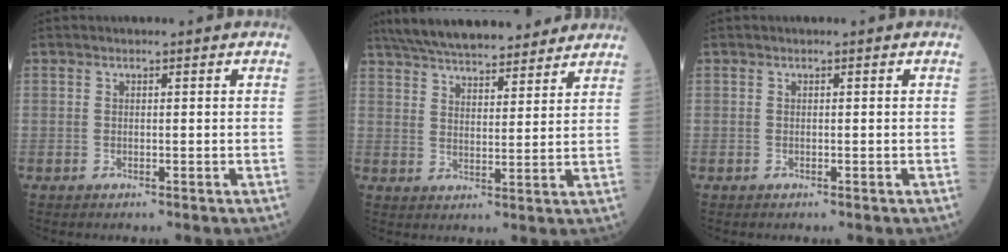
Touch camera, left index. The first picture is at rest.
{"total": 17.8, "force": [15.5, 4.0, 7.8], "torque": [-0.129, 0.036, 0.231]}
{"total": 0.0}